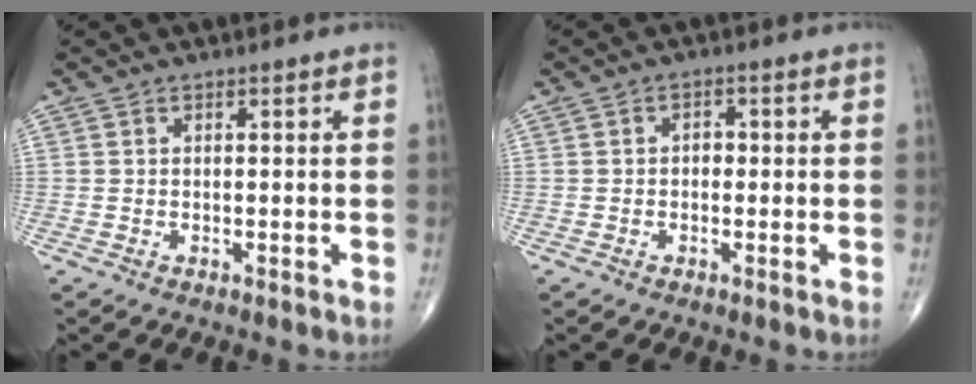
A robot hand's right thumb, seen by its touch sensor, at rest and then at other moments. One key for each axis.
{"total": 1.3, "fx": -0.2, "fy": 1.1, "fz": 0.8, "tx": -0.001, "ty": 0.006, "tz": -0.007}